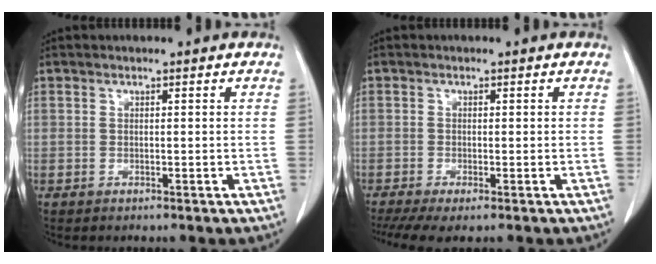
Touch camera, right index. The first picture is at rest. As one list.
[{"total": 4.9, "force": [-3.3, 1.0, 3.5], "torque": [-0.061, -0.009, -0.055]}]